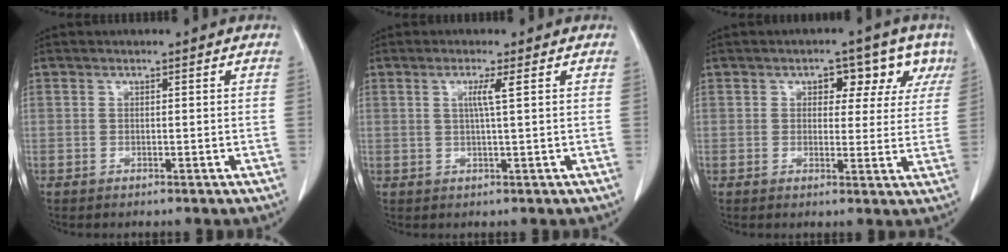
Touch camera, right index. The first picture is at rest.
{"total": 2.5, "force": [0.7, -0.6, 2.3], "torque": [-0.047, -0.001, 0.013]}
{"total": 6.4, "force": [3.3, 4.0, 3.8], "torque": [-0.028, 0.018, 0.037]}